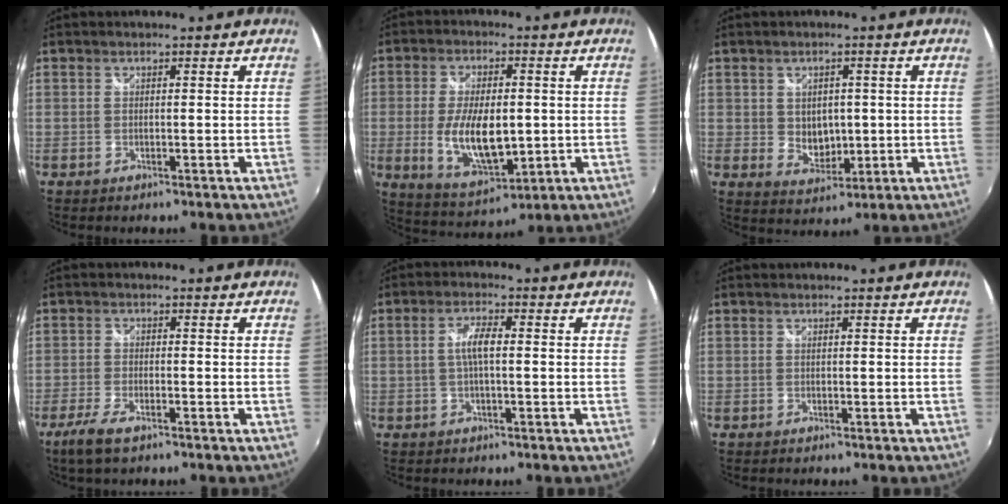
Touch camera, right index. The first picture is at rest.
{"total": 12.7, "force": [-1.3, 6.2, 11.0], "torque": [-0.214, -0.017, -0.011]}
{"total": 5.6, "force": [0.3, 4.7, 3.0], "torque": [-0.051, -0.003, 0.016]}
{"total": 5.6, "force": [-3.8, 1.6, 3.8], "torque": [-0.098, -0.014, -0.073]}
{"total": 3.9, "force": [0.0, 0.8, 3.8], "torque": [-0.074, 0.005, 0.001]}
{"total": 0.0}